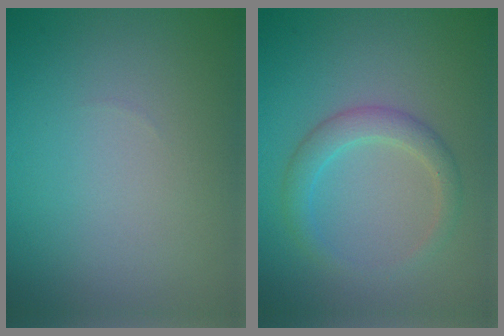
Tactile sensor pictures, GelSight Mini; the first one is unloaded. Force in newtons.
{"total": 2.5, "press": 2.5, "slide": 0.1}